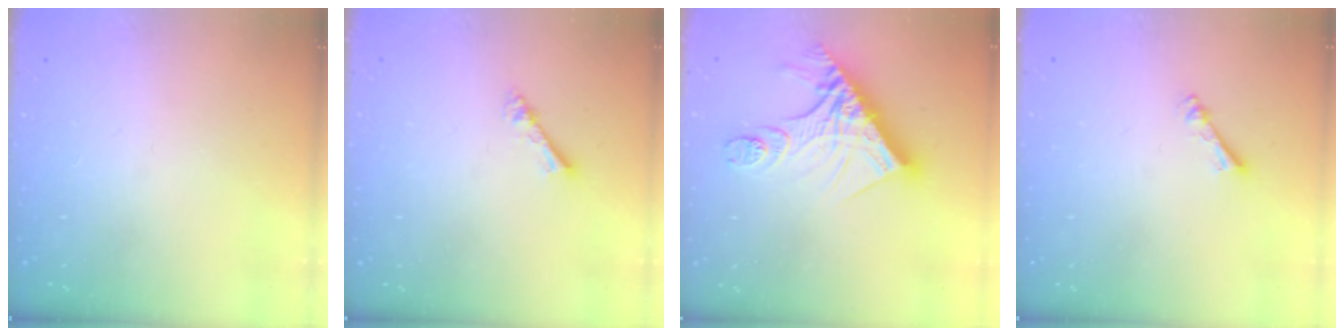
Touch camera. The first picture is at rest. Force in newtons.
{"total": 2.3, "press": 2.3, "slide": 0.3}
{"total": 16.2, "press": 16.2, "slide": 1.7}
{"total": 2.7, "press": 2.7, "slide": 0.4}